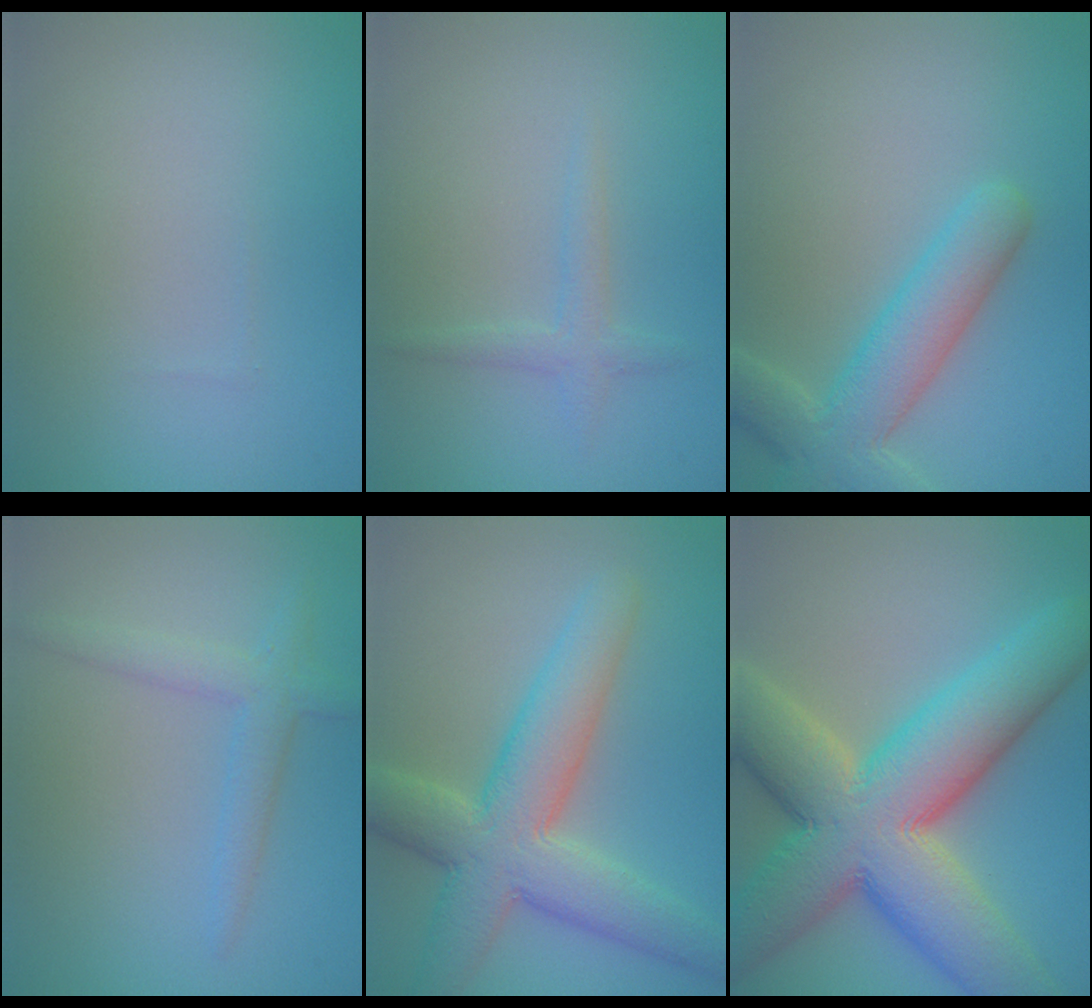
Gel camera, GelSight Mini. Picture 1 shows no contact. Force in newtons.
{"total": 1.4, "press": 1.4, "slide": 0.1}
{"total": 5.5, "press": 5.5, "slide": 0.4}
{"total": 2.5, "press": 2.5, "slide": 0.1}
{"total": 7.8, "press": 7.8, "slide": 0.5}
{"total": 14.3, "press": 14.3, "slide": 0.8}